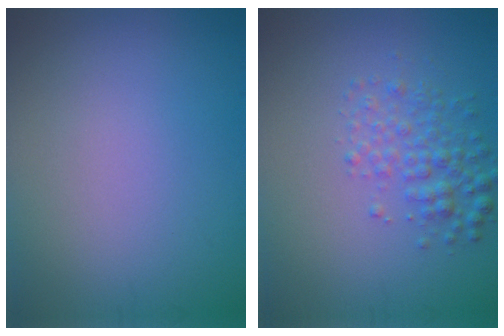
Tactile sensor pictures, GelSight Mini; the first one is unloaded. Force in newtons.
{"total": 2.8, "press": 2.8, "slide": 0.1}